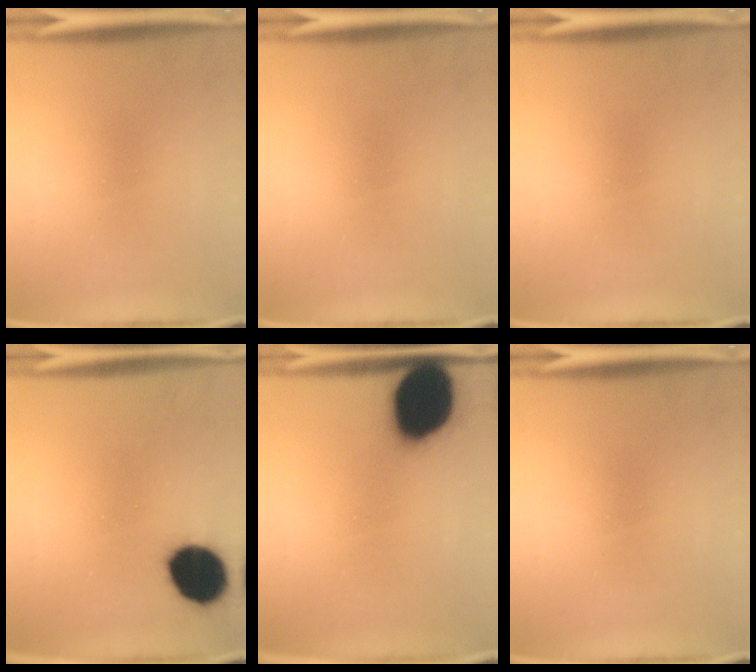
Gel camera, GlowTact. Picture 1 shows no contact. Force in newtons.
{"total": 0.0}
{"total": 0.0}
{"total": 14.1}
{"total": 19.9}
{"total": 0.0}